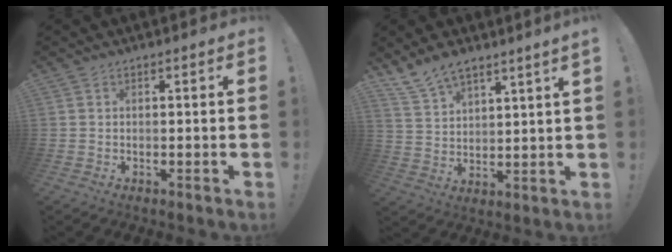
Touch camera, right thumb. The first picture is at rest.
{"total": 7.5, "force": [6.8, 1.5, 2.7], "torque": [-0.063, -0.038, 0.130]}